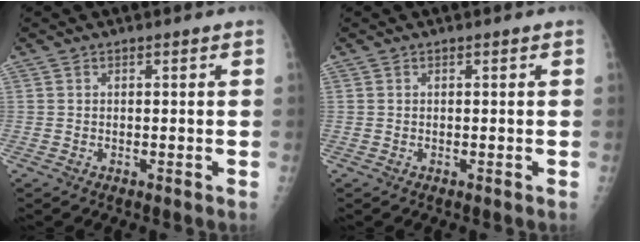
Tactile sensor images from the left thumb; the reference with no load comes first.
{"total": 0.0}